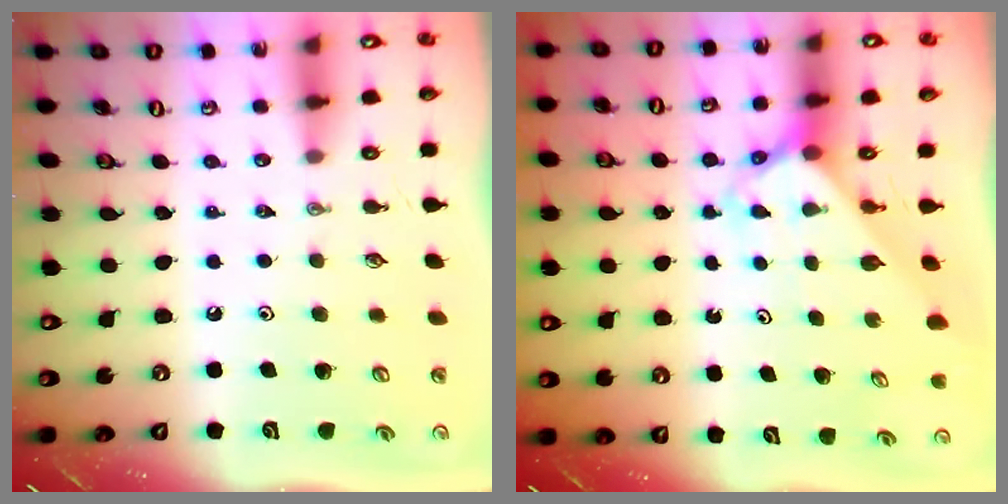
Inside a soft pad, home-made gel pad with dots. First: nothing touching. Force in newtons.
{"total": 2.6, "press": 2.6, "slide": 0.1}